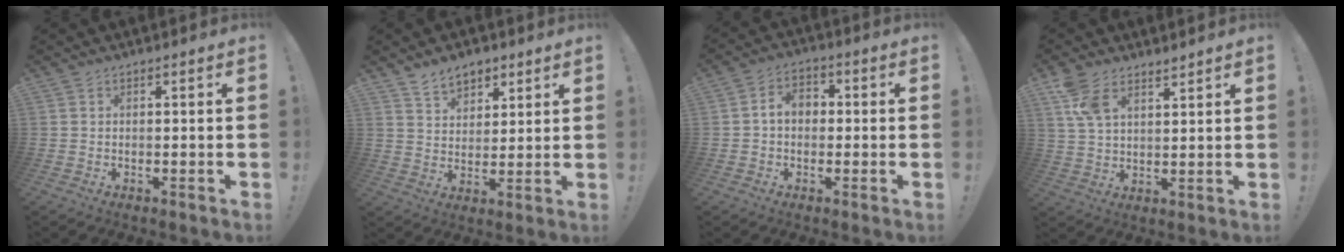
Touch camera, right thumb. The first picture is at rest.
{"total": 7.7, "force": [5.6, 4.8, 2.2], "torque": [-0.038, -0.031, 0.106]}
{"total": 6.0, "force": [0.1, 4.3, 4.1], "torque": [-0.062, 0.010, 0.001]}
{"total": 7.8, "force": [5.6, 3.4, 4.3], "torque": [-0.072, -0.027, 0.107]}